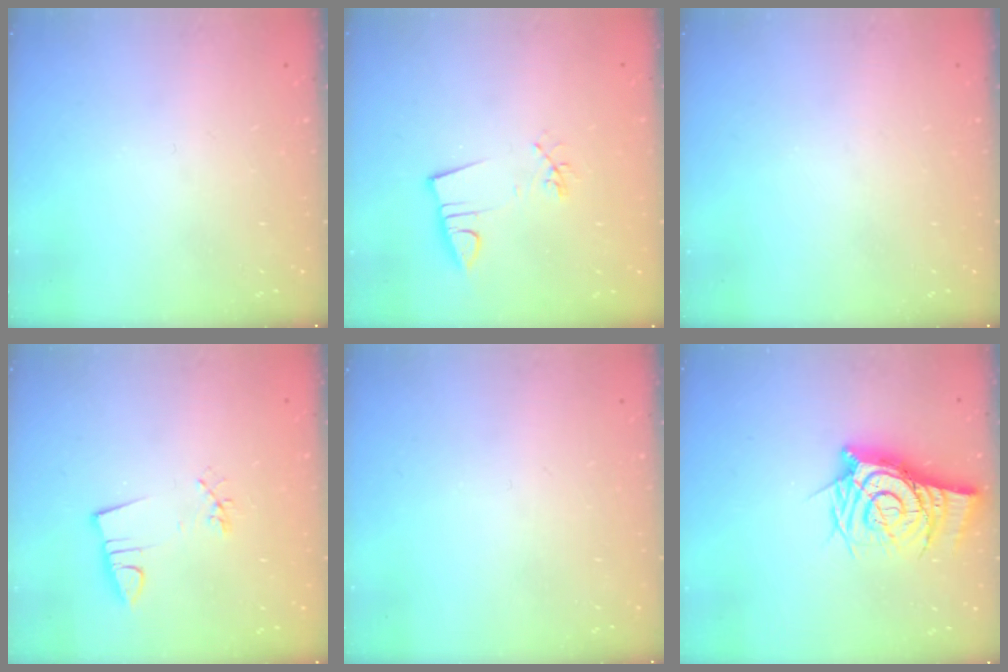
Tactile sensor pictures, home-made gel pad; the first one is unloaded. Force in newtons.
{"total": 3.4, "press": 1.9, "slide": 2.8}
{"total": 0.0}
{"total": 3.0, "press": 1.4, "slide": 2.6}
{"total": 0.0}
{"total": 10.8, "press": 10.8, "slide": 1.1}